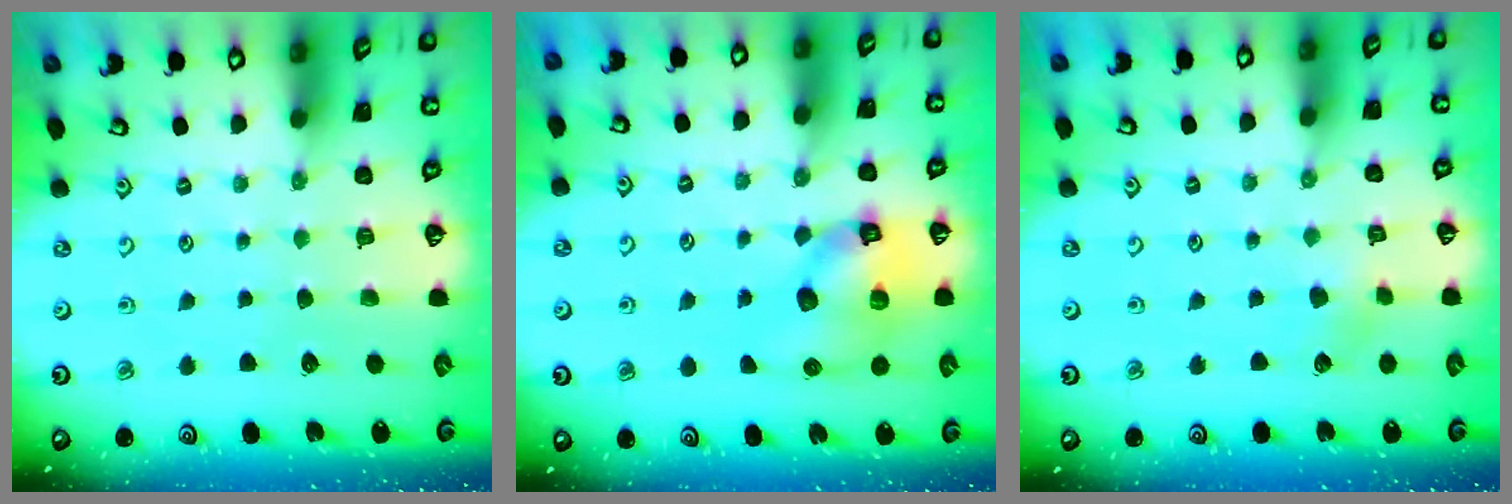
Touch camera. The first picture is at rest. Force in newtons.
{"total": 11.1, "press": 11.0, "slide": 1.5}
{"total": 3.0, "press": 3.0, "slide": 0.3}